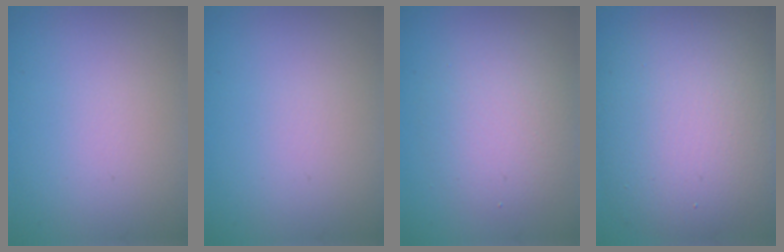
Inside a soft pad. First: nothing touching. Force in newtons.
{"total": 0.0}
{"total": 4.2, "press": 4.2, "slide": 0.3}
{"total": 11.4, "press": 11.4, "slide": 0.8}